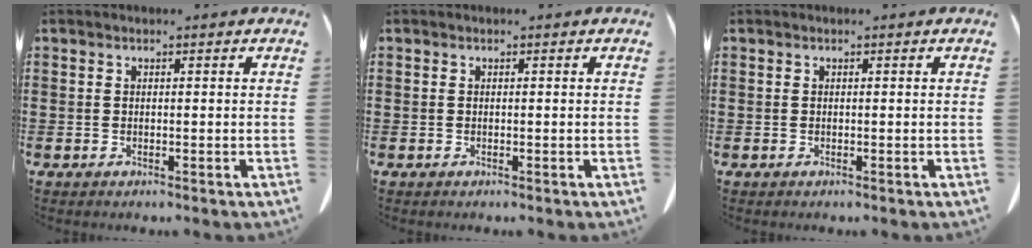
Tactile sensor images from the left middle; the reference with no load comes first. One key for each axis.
{"total": 0.0}
{"total": 0.0}